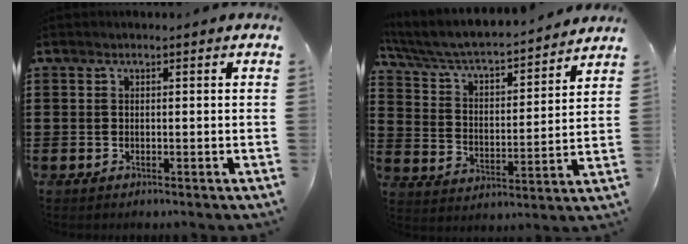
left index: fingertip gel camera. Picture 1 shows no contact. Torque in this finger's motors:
{"motor_torque": [2.14, 0.00, 0.39, 0.21]}